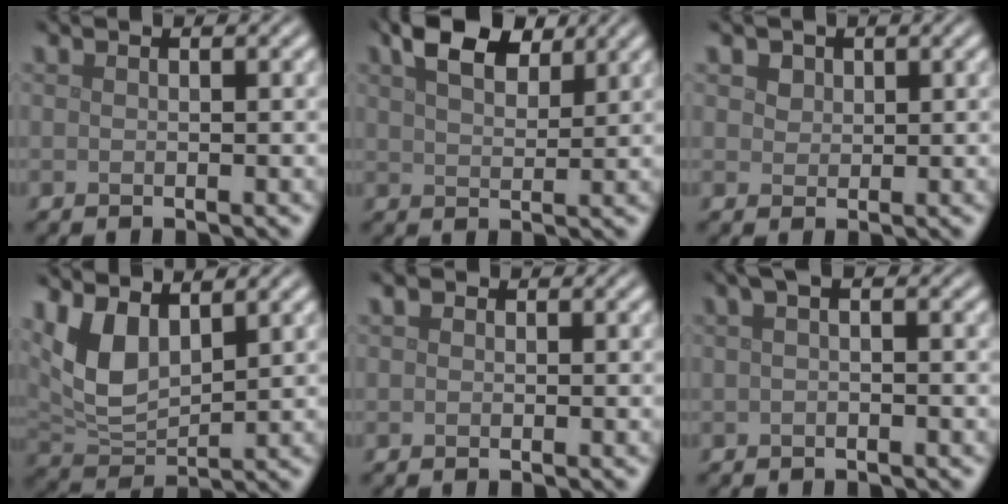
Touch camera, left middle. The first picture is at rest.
{"total": 5.9, "force": [3.9, 2.7, 3.6], "torque": [-0.063, 0.020, 0.059]}
{"total": 2.4, "force": [1.4, 1.7, 1.0], "torque": [-0.024, 0.004, 0.022]}
{"total": 5.6, "force": [2.5, 3.0, 4.1], "torque": [-0.092, -0.006, 0.050]}
{"total": 0.7, "force": [0.1, 0.6, 0.3], "torque": [-0.002, -0.001, -0.004]}
{"total": 1.8, "force": [0.5, 0.6, 1.7], "torque": [-0.025, 0.006, 0.000]}